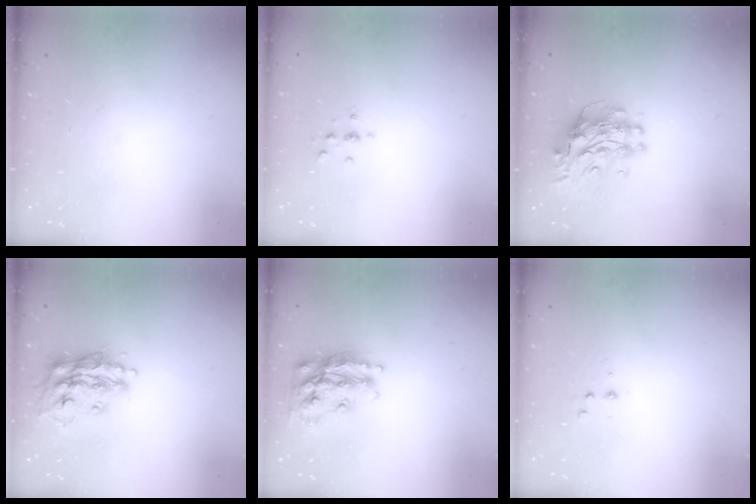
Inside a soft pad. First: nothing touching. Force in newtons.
{"total": 2.3, "press": 2.3, "slide": 0.2}
{"total": 10.7, "press": 10.7, "slide": 0.9}
{"total": 15.5, "press": 15.5, "slide": 1.4}
{"total": 18.2, "press": 18.1, "slide": 1.1}
{"total": 2.9, "press": 2.7, "slide": 1.1}